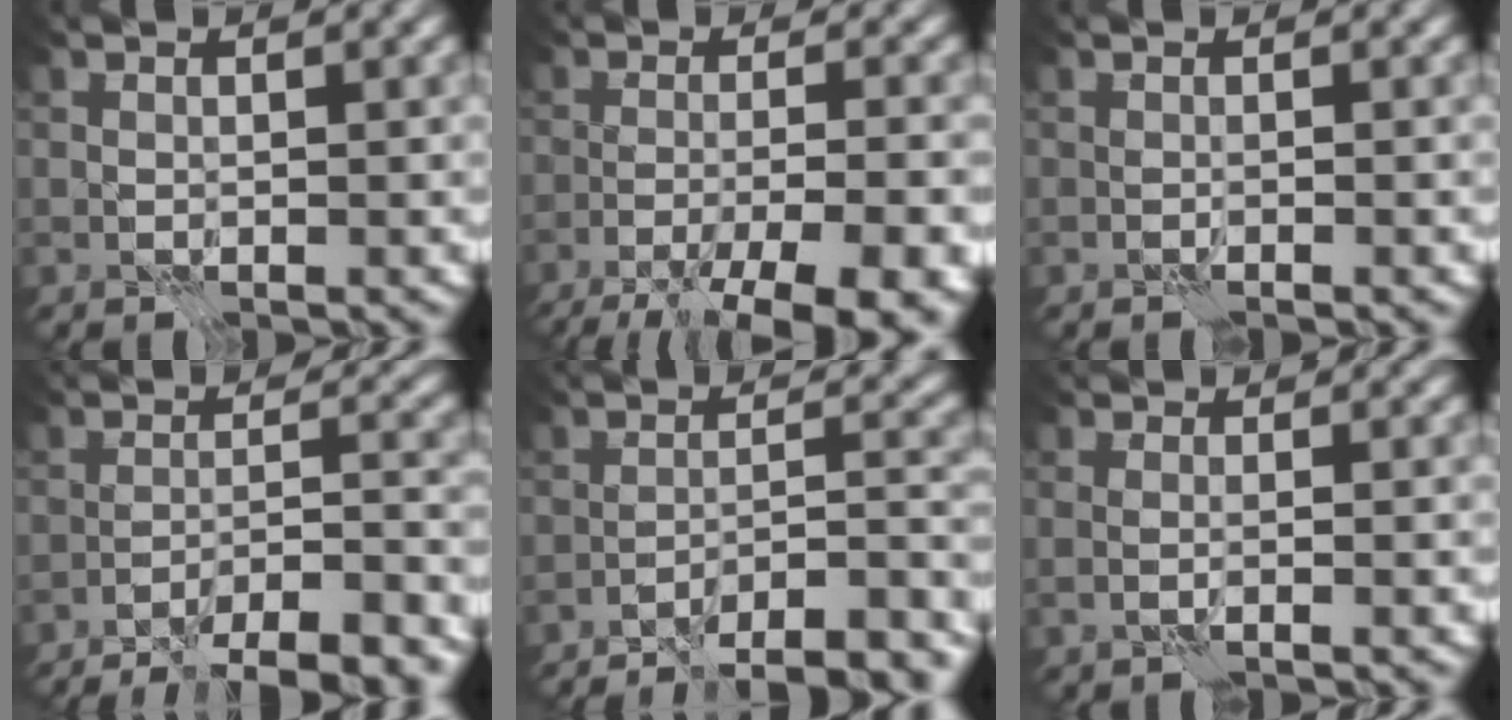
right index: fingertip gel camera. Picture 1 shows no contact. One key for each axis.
{"total": 12.5, "fx": -9.2, "fy": 2.8, "fz": 7.9, "tx": -0.101, "ty": -0.018, "tz": -0.118}
{"total": 0.5, "fx": -0.2, "fy": -0.5, "fz": 0.1, "tx": 0.000, "ty": -0.003, "tz": -0.007}
{"total": 10.3, "fx": -8.9, "fy": 1.6, "fz": 4.9, "tx": -0.057, "ty": 0.001, "tz": -0.116}
{"total": 14.5, "fx": -13.4, "fy": 2.6, "fz": 5.0, "tx": -0.031, "ty": 0.019, "tz": -0.162}
{"total": 0.7, "fx": -0.2, "fy": -0.2, "fz": 0.7, "tx": -0.013, "ty": -0.001, "tz": -0.004}